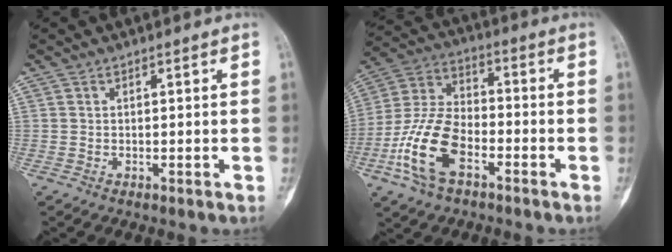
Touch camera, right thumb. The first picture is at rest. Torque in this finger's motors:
{"motor_torque": [1.07, 1.46, 0.60, 0.41, 0.08]}